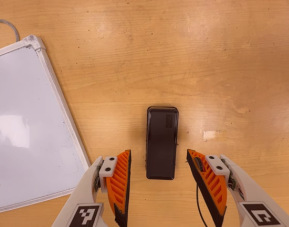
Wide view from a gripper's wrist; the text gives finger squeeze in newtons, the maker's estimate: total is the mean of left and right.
{"total": 0.0}